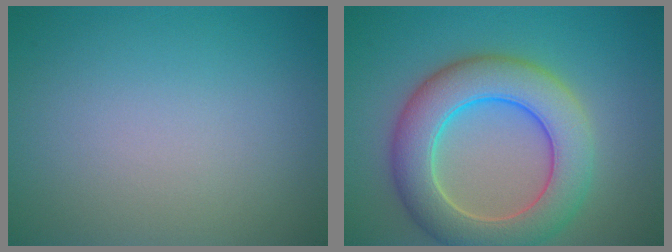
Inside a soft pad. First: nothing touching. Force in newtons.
{"total": 8.3, "press": 8.2, "slide": 0.3}